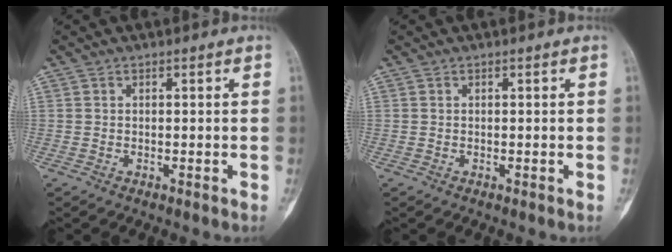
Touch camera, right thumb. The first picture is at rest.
{"total": 0.0}